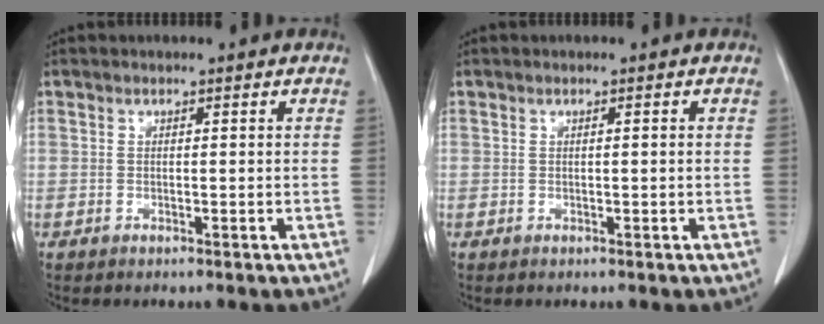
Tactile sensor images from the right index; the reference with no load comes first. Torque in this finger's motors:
{"motor_torque": [-0.06, 0.00, -0.03, -0.01]}